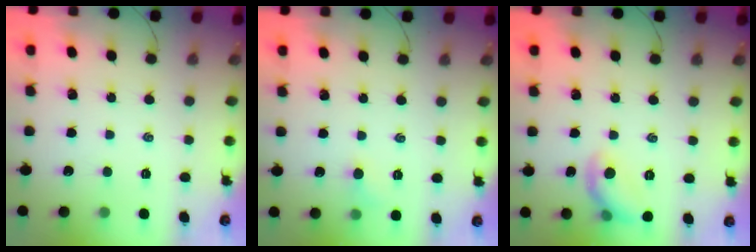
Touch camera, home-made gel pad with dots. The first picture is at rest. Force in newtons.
{"total": 4.8, "press": 4.5, "slide": 1.5}
{"total": 8.6, "press": 8.5, "slide": 1.6}